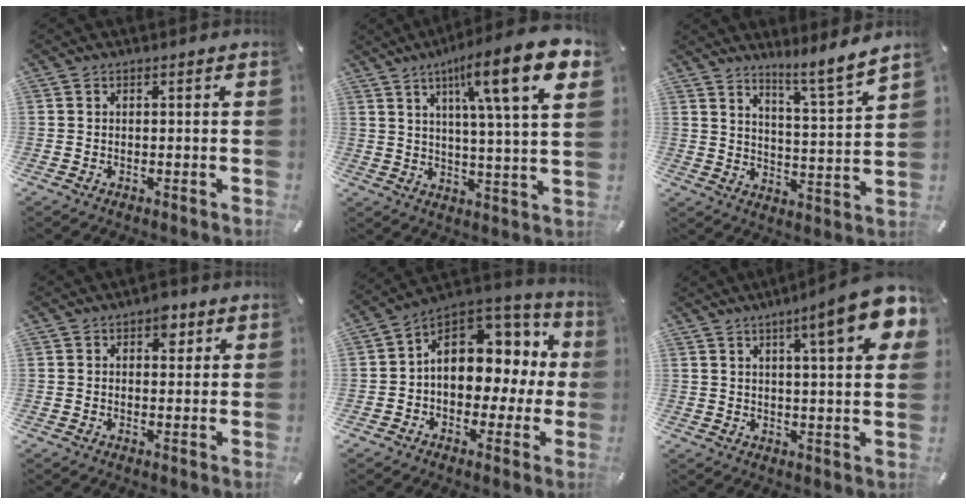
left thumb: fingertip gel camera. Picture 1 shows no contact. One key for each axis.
{"total": 16.9, "fx": 8.1, "fy": 2.6, "fz": 14.6, "tx": -0.225, "ty": -0.042, "tz": 0.114}
{"total": 7.6, "fx": 6.8, "fy": 0.1, "fz": 3.3, "tx": -0.056, "ty": -0.063, "tz": 0.115}
{"total": 4.4, "fx": 2.2, "fy": 2.7, "fz": 2.6, "tx": -0.018, "ty": -0.010, "tz": 0.031}
{"total": 12.4, "fx": 3.0, "fy": 9.5, "fz": 7.4, "tx": -0.099, "ty": -0.031, "tz": 0.058}
{"total": 14.3, "fx": 7.3, "fy": 3.0, "fz": 11.9, "tx": -0.170, "ty": -0.032, "tz": 0.111}